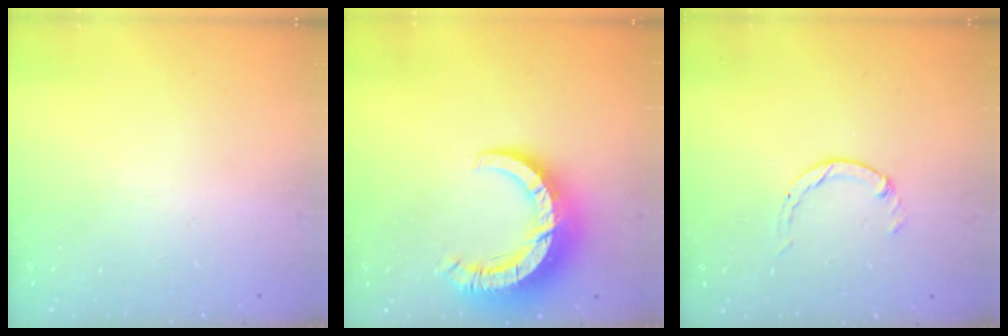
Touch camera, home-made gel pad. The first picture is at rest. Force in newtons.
{"total": 11.6, "press": 11.5, "slide": 1.3}
{"total": 0.0}